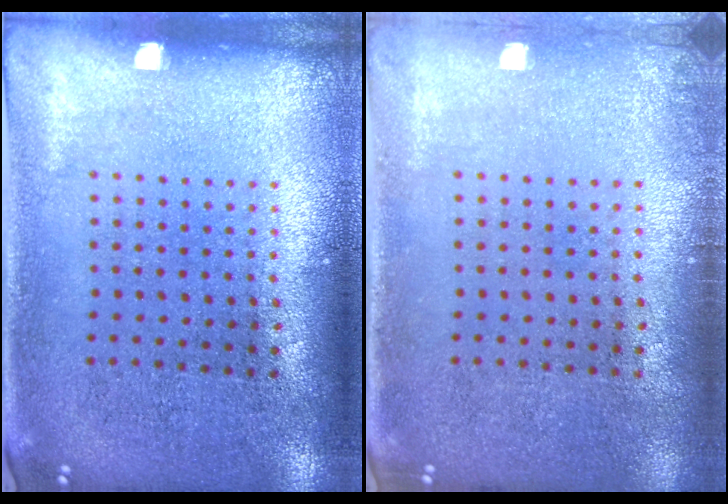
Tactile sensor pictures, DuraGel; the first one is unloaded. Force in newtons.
{"total": 0.6, "press": 0.6, "slide": 0.2}